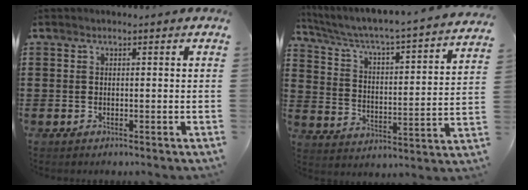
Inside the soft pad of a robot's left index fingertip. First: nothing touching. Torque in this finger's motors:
{"motor_torque": [1.58, -0.56, 0.27, 0.21]}